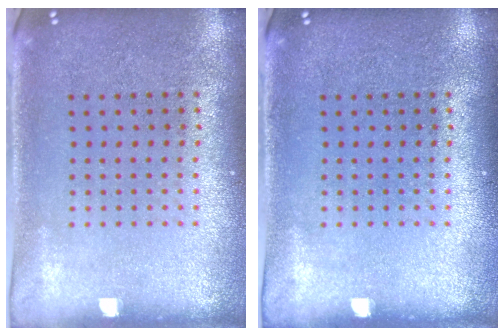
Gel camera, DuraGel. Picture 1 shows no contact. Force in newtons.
{"total": 0.0}